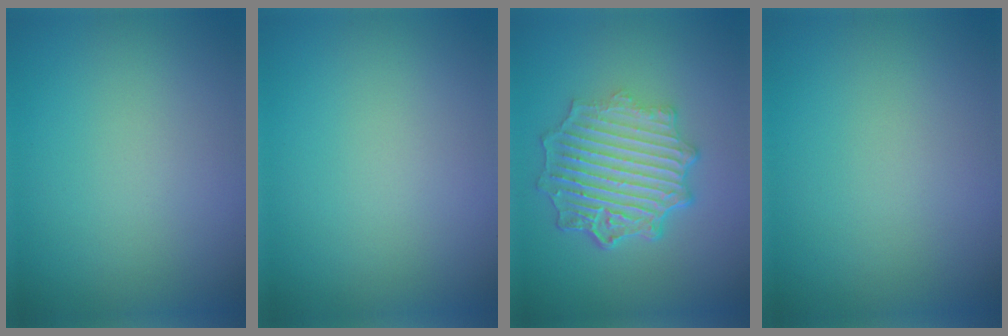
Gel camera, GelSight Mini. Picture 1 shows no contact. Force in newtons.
{"total": 0.0}
{"total": 7.1, "press": 5.3, "slide": 4.7}
{"total": 0.0}